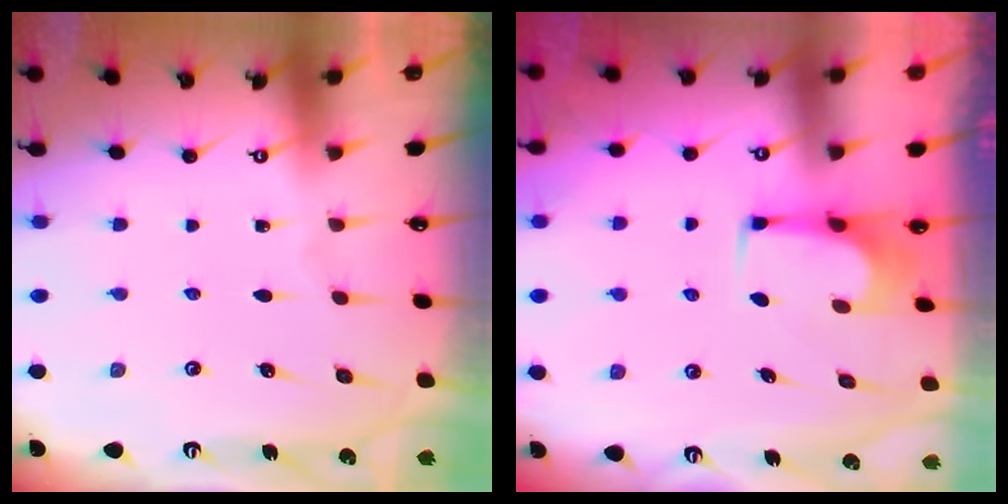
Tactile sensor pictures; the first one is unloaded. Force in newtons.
{"total": 2.2, "press": 2.2, "slide": 0.3}